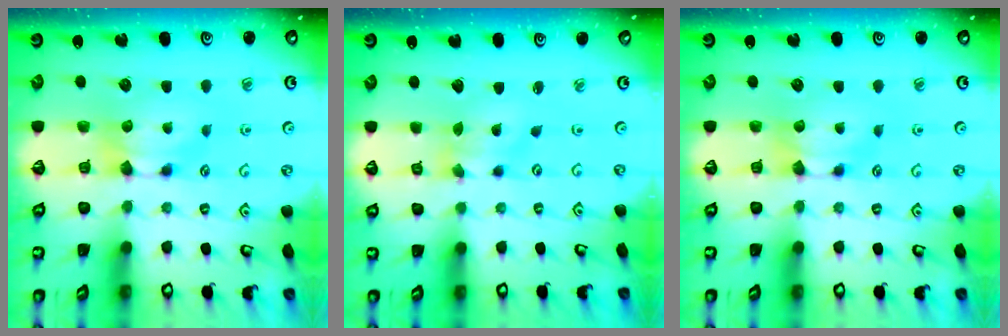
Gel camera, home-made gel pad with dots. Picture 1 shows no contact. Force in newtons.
{"total": 1.2, "press": 0.3, "slide": 1.2}
{"total": 0.0}